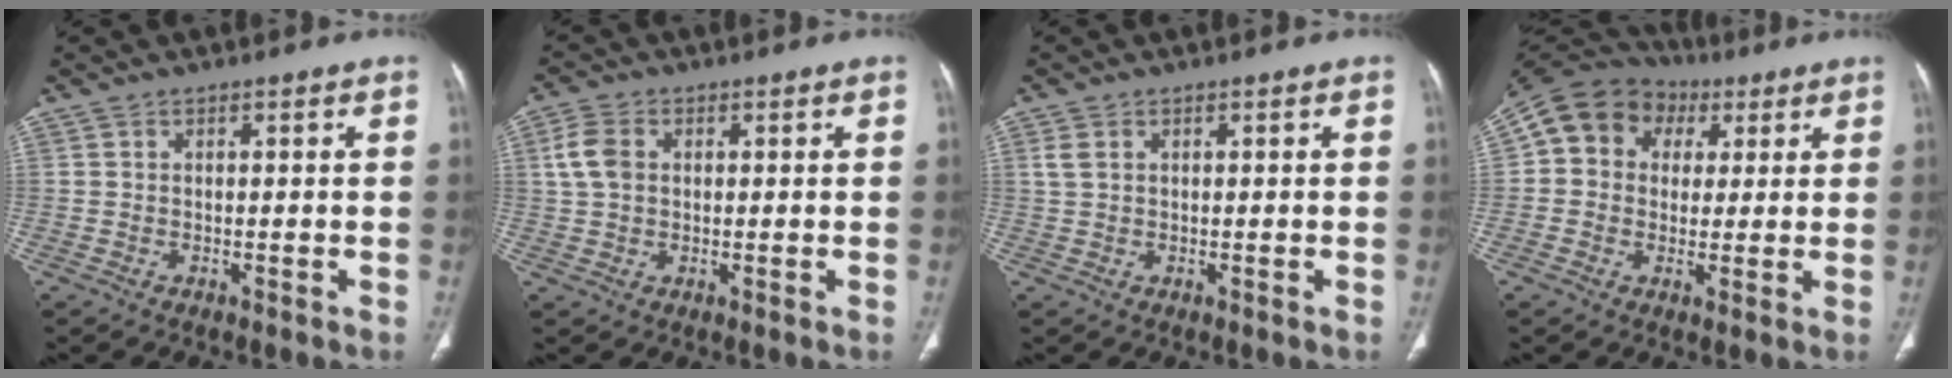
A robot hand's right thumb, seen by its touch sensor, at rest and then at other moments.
{"total": 5.1, "force": [0.9, 3.7, 3.4], "torque": [-0.074, 0.008, 0.015]}
{"total": 1.8, "force": [0.6, 1.2, 1.2], "torque": [-0.033, 0.006, 0.016]}
{"total": 12.4, "force": [3.3, 10.5, 5.7], "torque": [-0.082, 0.026, 0.044]}